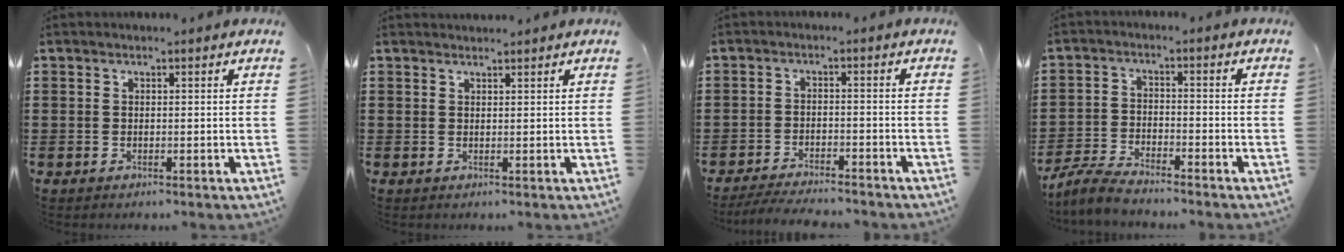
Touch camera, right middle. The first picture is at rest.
{"total": 1.0, "force": [1.0, 0.0, -0.1], "torque": [-0.001, 0.000, 0.019]}
{"total": 4.0, "force": [-3.9, -0.1, 0.9], "torque": [-0.021, -0.006, -0.079]}
{"total": 4.7, "force": [-4.5, 0.2, 1.3], "torque": [-0.039, -0.004, -0.091]}